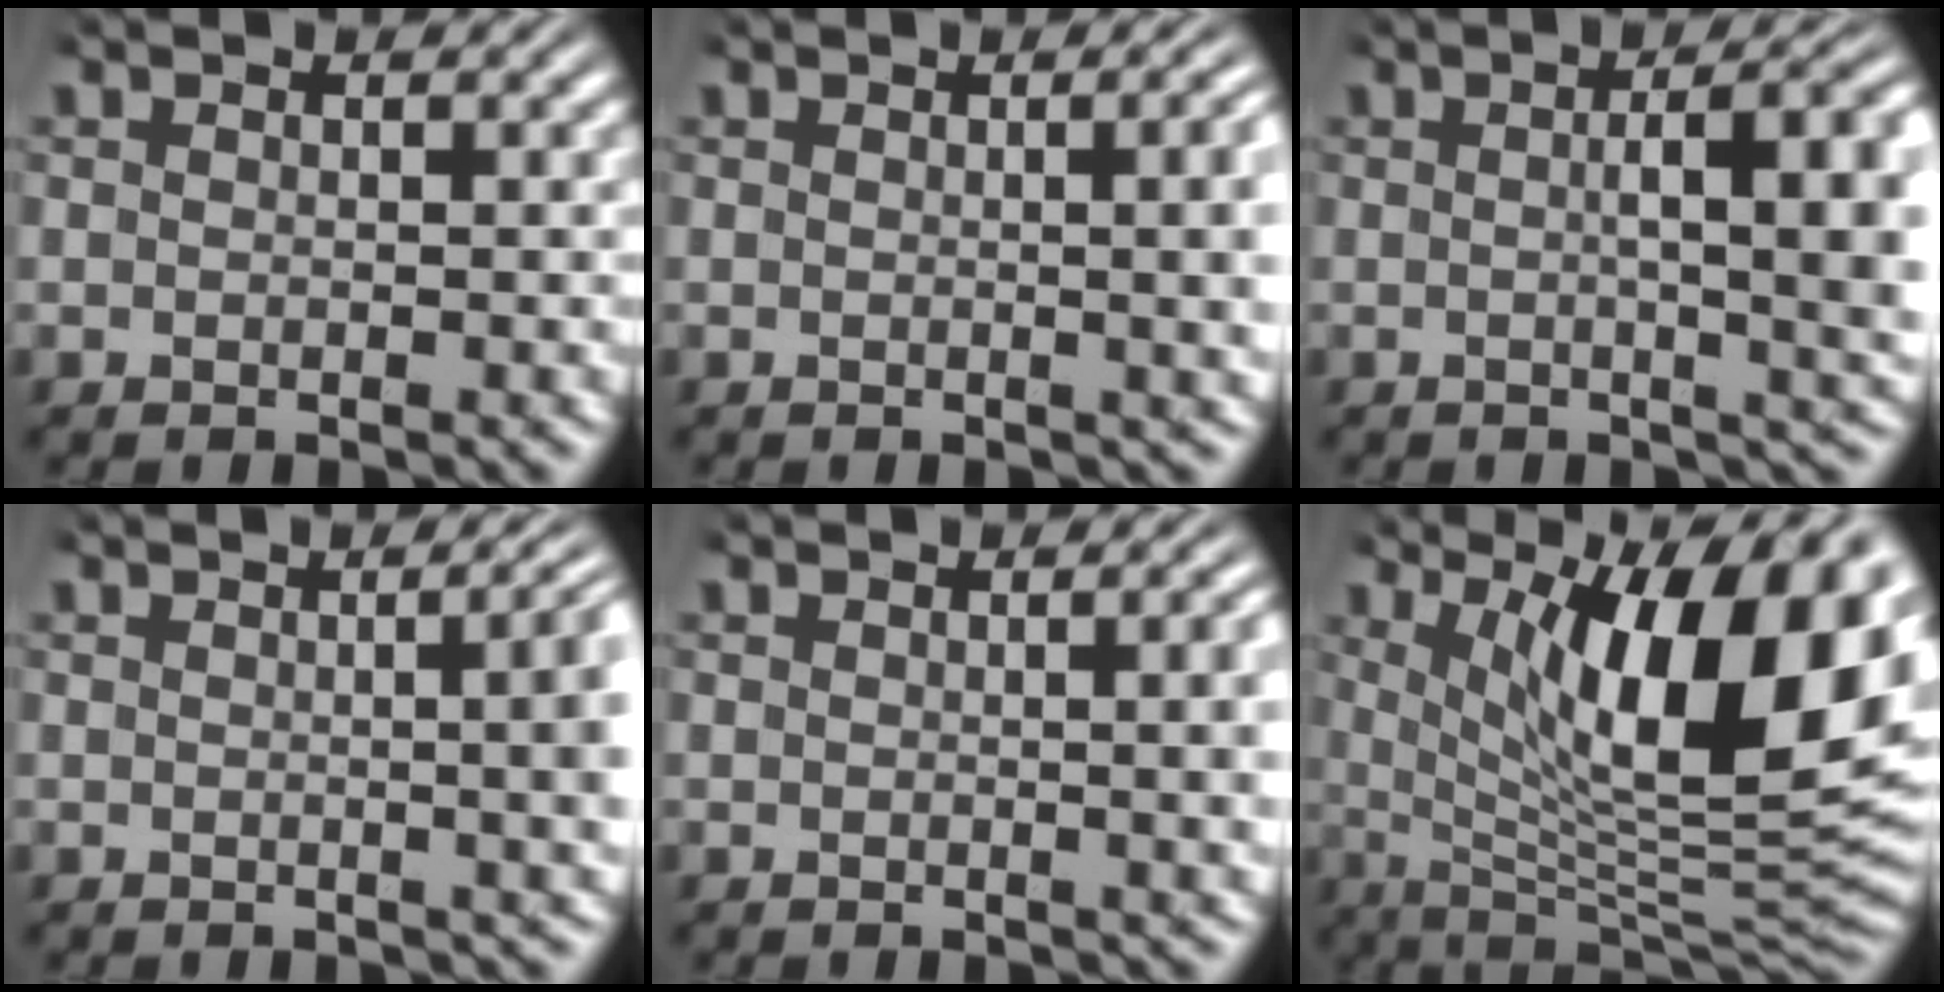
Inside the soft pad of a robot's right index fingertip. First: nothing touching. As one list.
[{"total": 3.5, "force": [0.5, 0.9, 3.4], "torque": [-0.028, 0.015, -0.002]}, {"total": 7.4, "force": [-0.2, 1.9, 7.2], "torque": [-0.080, 0.013, -0.009]}, {"total": 5.6, "force": [0.6, 1.9, 5.2], "torque": [-0.039, 0.022, -0.002]}, {"total": 2.2, "force": [0.2, 0.5, 2.2], "torque": [-0.022, 0.007, 0.000]}, {"total": 15.0, "force": [3.7, 5.4, 13.5], "torque": [-0.186, 0.006, 0.063]}]